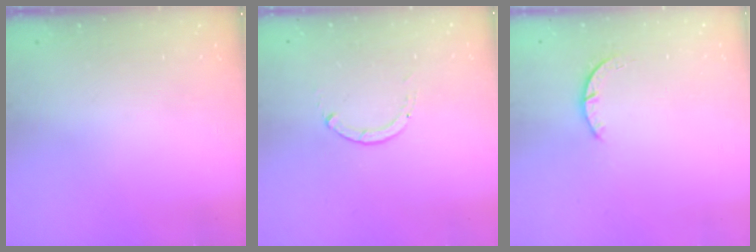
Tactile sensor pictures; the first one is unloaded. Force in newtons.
{"total": 0.0}
{"total": 2.4, "press": 2.4, "slide": 0.3}